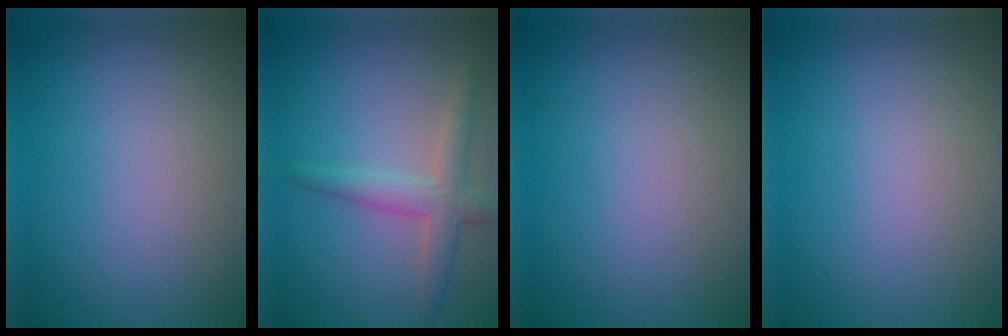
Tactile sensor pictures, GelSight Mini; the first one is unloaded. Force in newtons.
{"total": 3.1, "press": 3.1, "slide": 0.1}
{"total": 0.0}
{"total": 0.0}